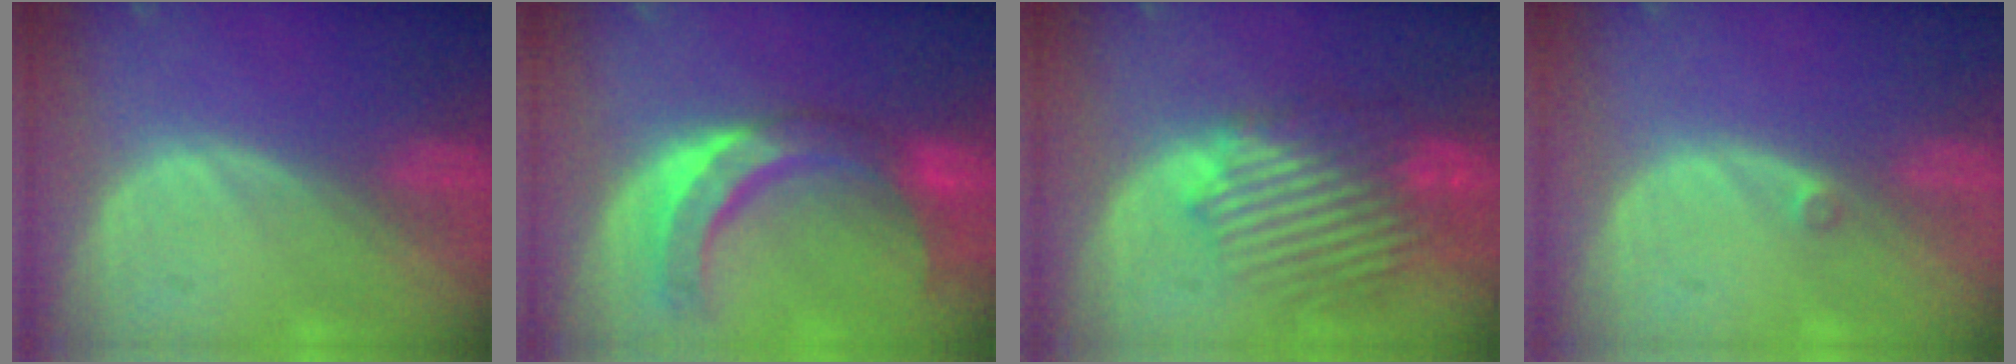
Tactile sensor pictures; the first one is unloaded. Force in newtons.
{"total": 9.0, "press": 8.8, "slide": 1.8}
{"total": 10.2, "press": 9.3, "slide": 4.1}
{"total": 0.8, "press": 0.6, "slide": 0.4}